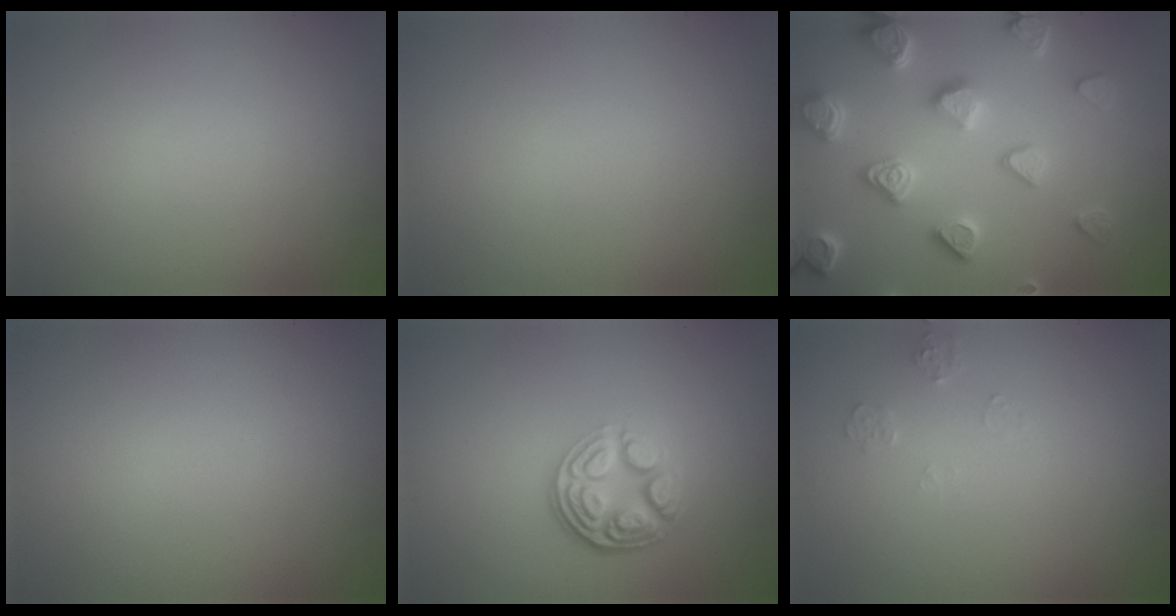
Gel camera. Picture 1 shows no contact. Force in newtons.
{"total": 0.0}
{"total": 5.0, "press": 4.7, "slide": 1.6}
{"total": 0.0}
{"total": 4.9, "press": 3.4, "slide": 3.5}
{"total": 1.1, "press": 1.1, "slide": 0.1}